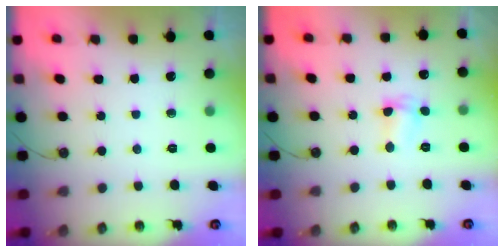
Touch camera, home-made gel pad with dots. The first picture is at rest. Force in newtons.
{"total": 2.6, "press": 2.6, "slide": 0.4}